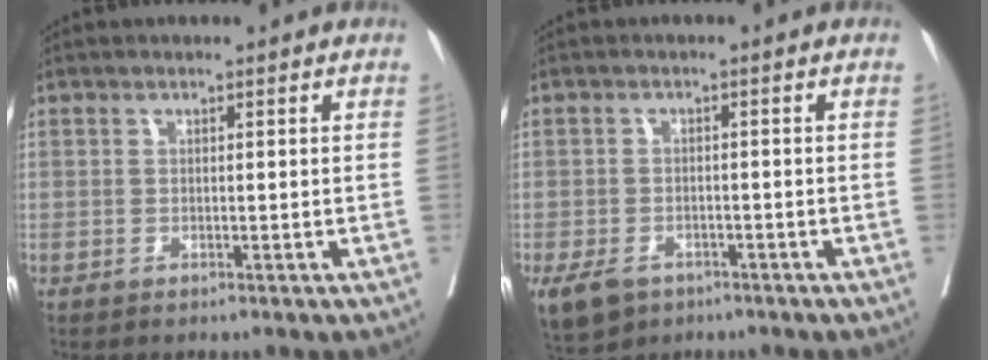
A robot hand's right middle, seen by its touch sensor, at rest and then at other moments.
{"total": 5.7, "force": [-3.5, 3.7, 2.6], "torque": [-0.048, -0.004, -0.051]}